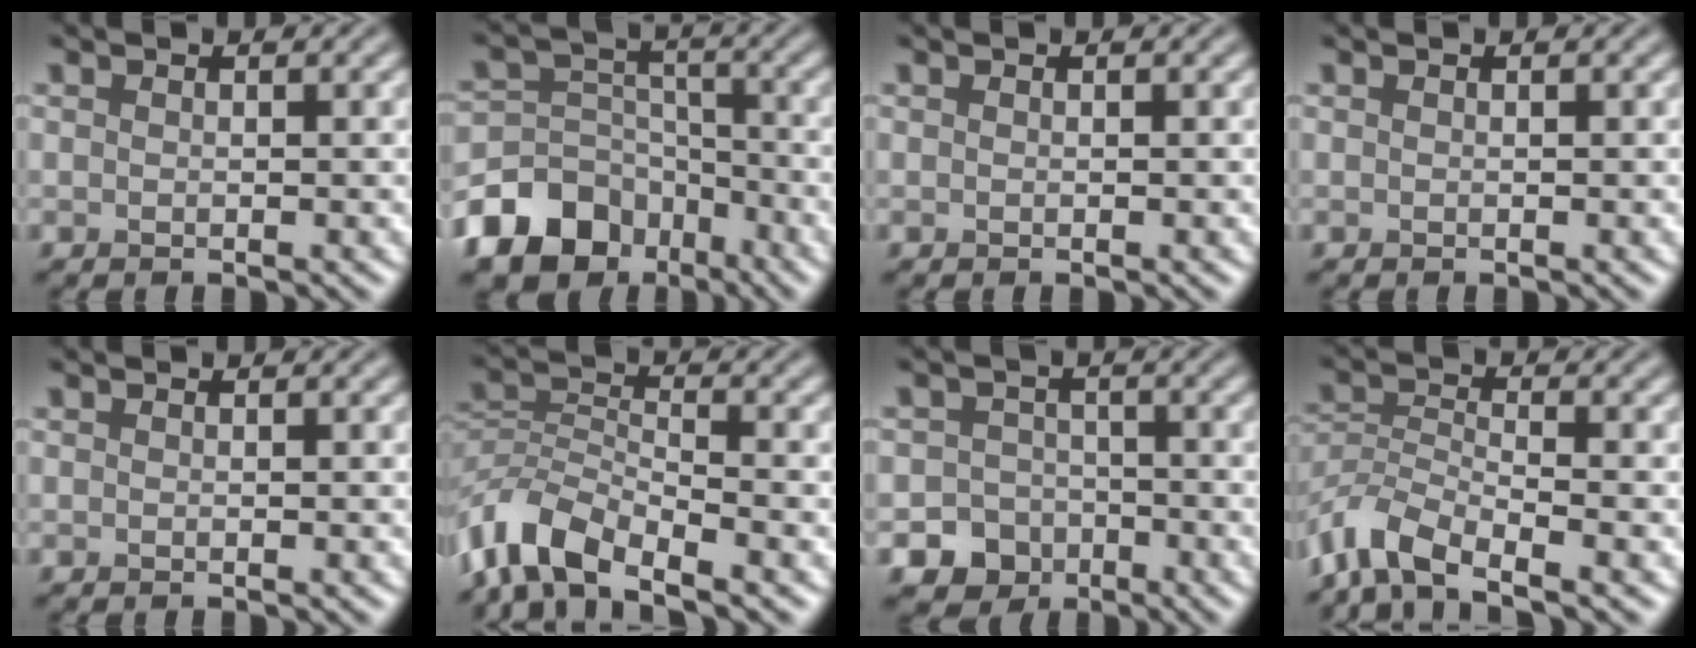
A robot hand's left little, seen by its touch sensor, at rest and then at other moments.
{"total": 11.5, "force": [-7.1, 8.1, 3.8], "torque": [-0.082, -0.017, -0.133]}
{"total": 0.0}
{"total": 0.0}
{"total": 0.0}
{"total": 6.9, "force": [-5.0, 2.9, 3.9], "torque": [-0.070, 0.002, -0.111]}
{"total": 6.6, "force": [-3.9, 5.3, 1.0], "torque": [0.012, -0.015, -0.072]}
{"total": 5.9, "force": [-4.4, 2.1, 3.3], "torque": [-0.063, -0.002, -0.096]}